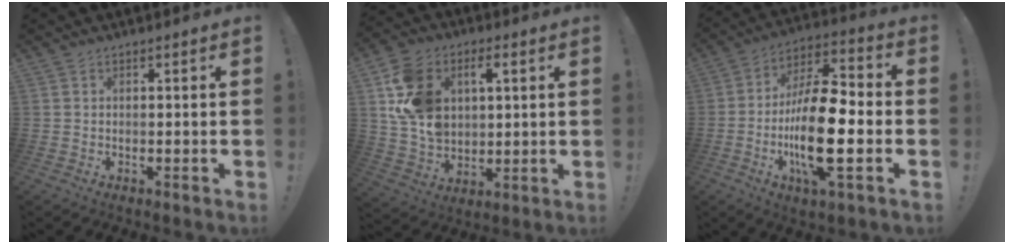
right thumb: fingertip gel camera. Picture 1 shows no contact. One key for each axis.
{"total": 15.8, "fx": 5.0, "fy": 11.8, "fz": 9.2, "tx": -0.176, "ty": -0.014, "tz": 0.100}
{"total": 20.4, "fx": -4.7, "fy": 7.0, "fz": 18.5, "tx": -0.343, "ty": 0.010, "tz": -0.079}